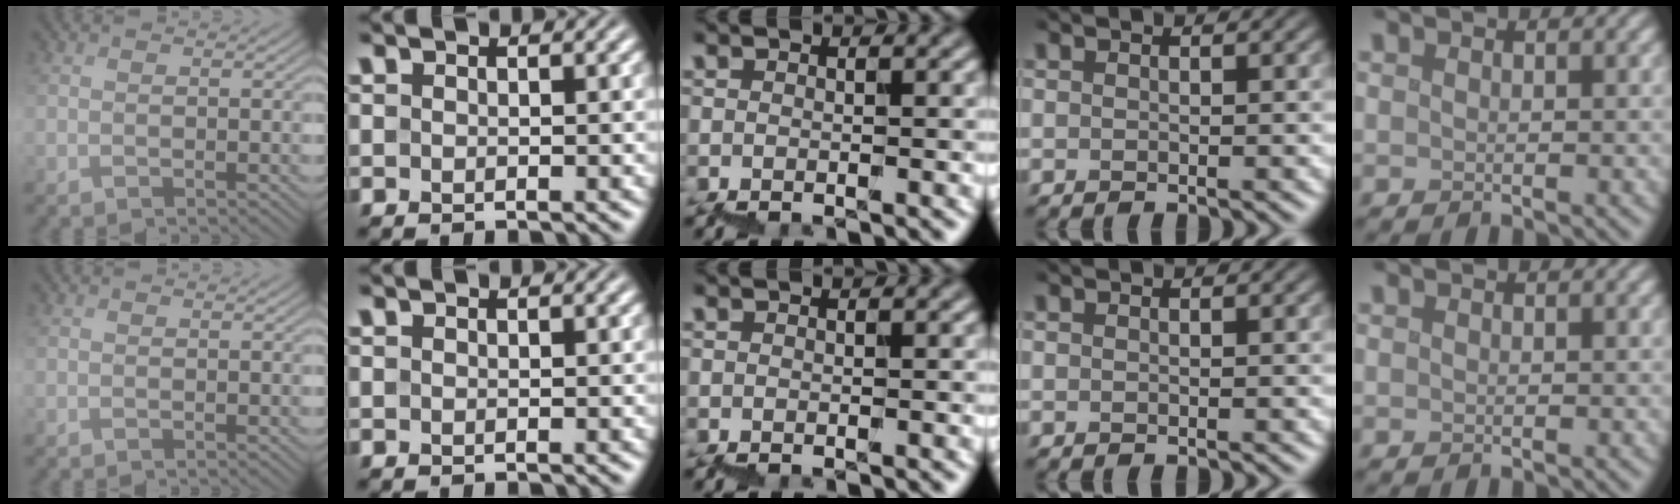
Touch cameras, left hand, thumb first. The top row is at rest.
{}